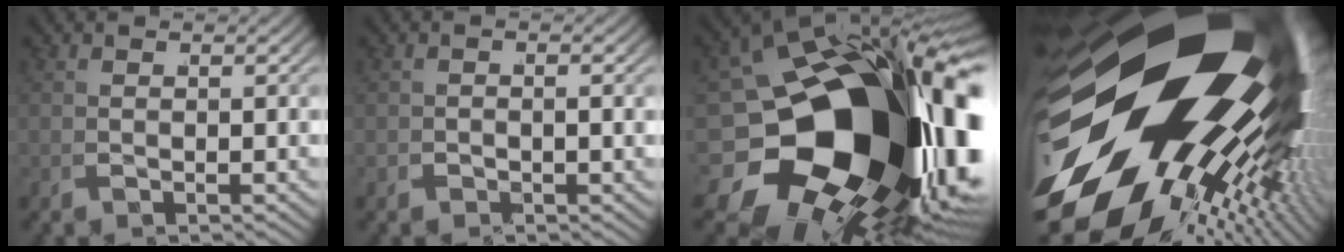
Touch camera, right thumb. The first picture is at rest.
{"total": 0.6, "force": [-0.3, -0.3, -0.4], "torque": [0.015, 0.001, -0.006]}
{"total": 30.4, "force": [-2.9, 17.9, 24.4], "torque": [-0.402, -0.078, -0.006]}
{"total": 41.3, "force": [-0.5, 24.9, 33.0], "torque": [-0.446, -0.029, -0.009]}